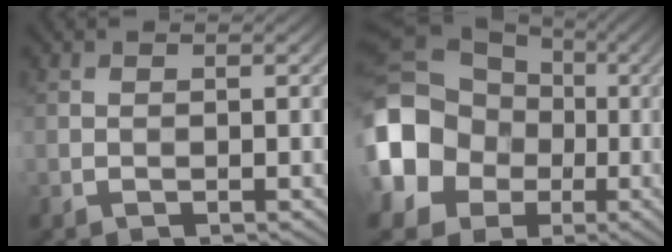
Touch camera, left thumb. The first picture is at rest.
{"total": 17.6, "force": [-2.4, 14.9, 9.0], "torque": [-0.238, -0.017, -0.075]}